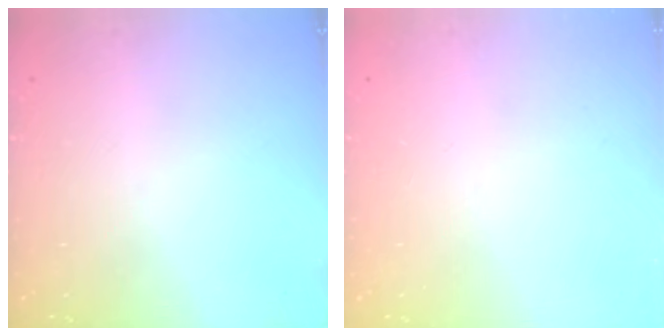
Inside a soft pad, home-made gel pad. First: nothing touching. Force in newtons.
{"total": 0.0}